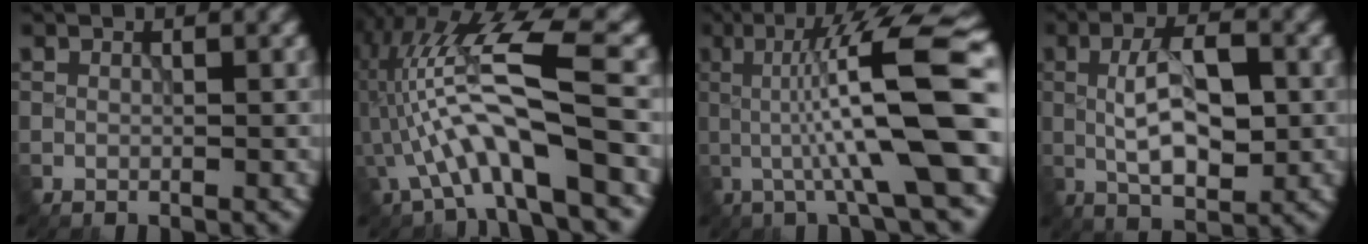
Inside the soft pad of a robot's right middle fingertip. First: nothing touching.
{"total": 10.0, "force": [-2.0, 2.1, 9.5], "torque": [-0.185, 0.025, -0.037]}
{"total": 12.7, "force": [0.0, 2.1, 12.6], "torque": [-0.178, 0.028, -0.003]}
{"total": 6.5, "force": [-0.2, 2.6, 5.9], "torque": [-0.101, 0.006, -0.007]}